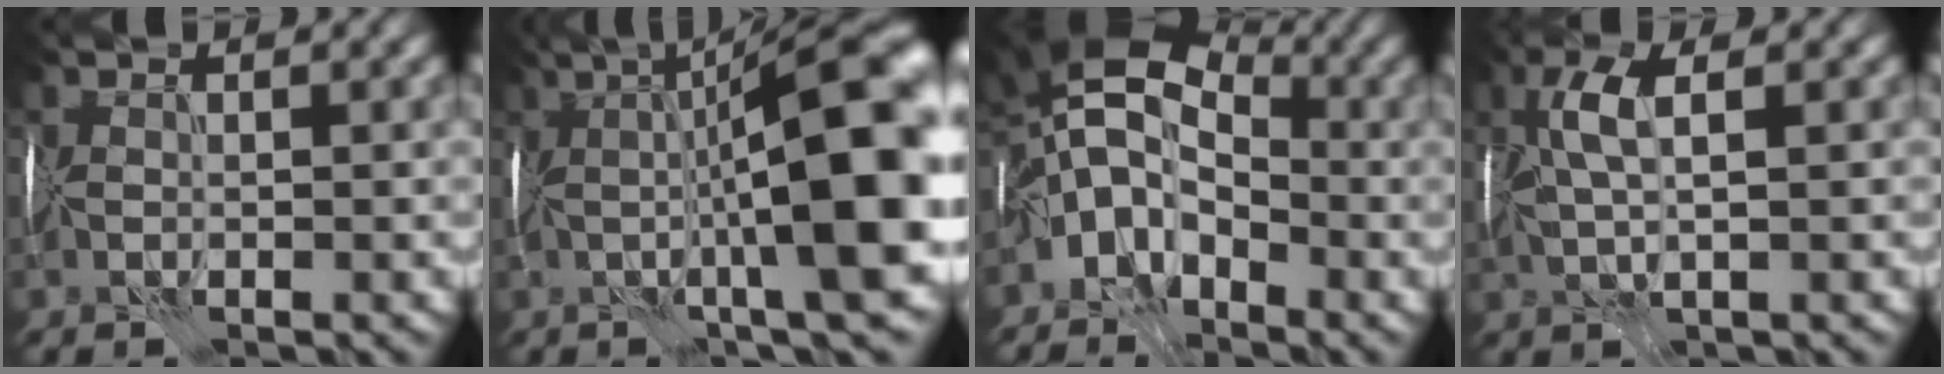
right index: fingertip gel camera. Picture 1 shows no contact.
{"total": 13.0, "force": [0.6, 2.9, 12.7], "torque": [-0.165, 0.024, 0.014]}
{"total": 8.0, "force": [-1.6, 5.3, 5.8], "torque": [-0.097, 0.025, -0.045]}
{"total": 3.8, "force": [1.3, 1.0, 3.5], "torque": [-0.077, 0.013, 0.026]}